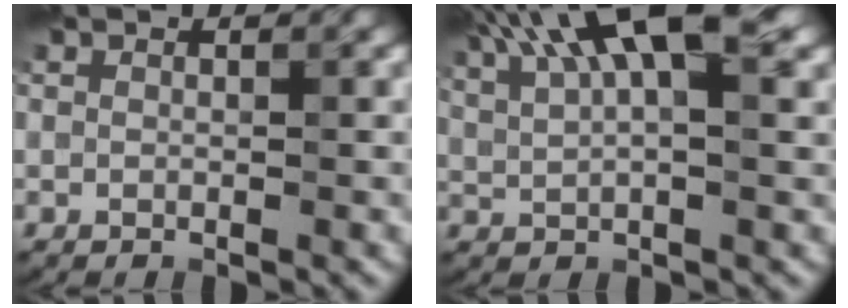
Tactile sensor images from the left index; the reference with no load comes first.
{"total": 10.3, "force": [5.0, 3.6, 8.2], "torque": [-0.150, 0.024, 0.081]}